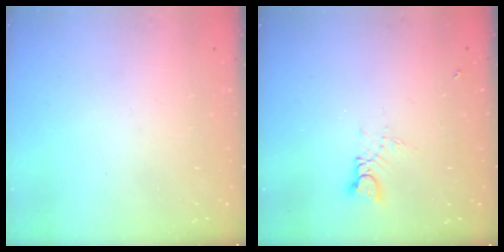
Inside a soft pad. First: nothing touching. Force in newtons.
{"total": 2.9, "press": 2.9, "slide": 0.3}